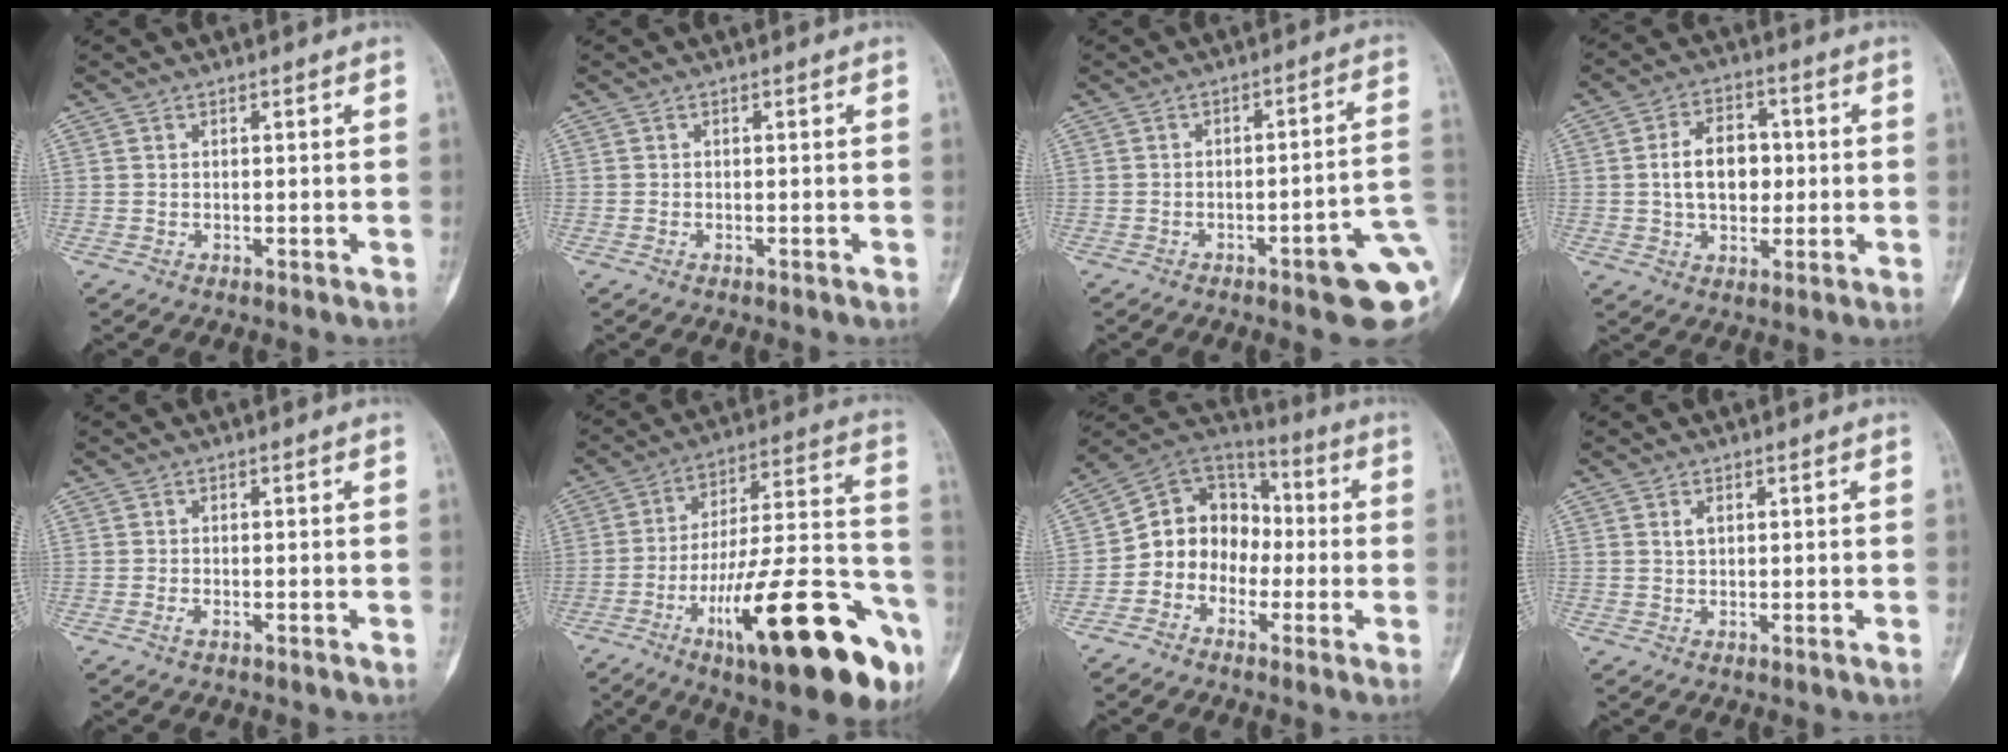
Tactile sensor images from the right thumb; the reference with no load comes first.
{"total": 0.5, "force": [-0.3, 0.3, 0.3], "torque": [-0.004, 0.005, -0.005]}
{"total": 12.7, "force": [-4.3, 3.2, 11.5], "torque": [-0.109, 0.031, -0.048]}
{"total": 9.9, "force": [0.1, 6.8, 7.3], "torque": [-0.090, 0.015, -0.001]}
{"total": 1.2, "force": [-0.7, 0.7, 0.8], "torque": [-0.017, 0.002, -0.015]}
{"total": 29.9, "force": [-13.6, 8.3, 25.3], "torque": [-0.329, 0.067, -0.204]}
{"total": 12.2, "force": [-2.7, 10.4, 5.7], "torque": [-0.055, 0.062, -0.064]}
{"total": 1.5, "force": [0.5, 0.9, 1.1], "torque": [-0.014, 0.000, 0.009]}